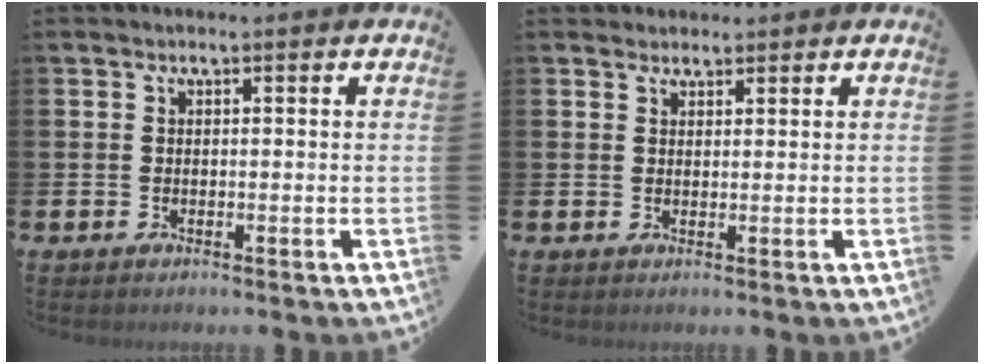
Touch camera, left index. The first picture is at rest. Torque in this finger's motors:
{"motor_torque": [0.88, -1.26, 0.40, 0.02]}